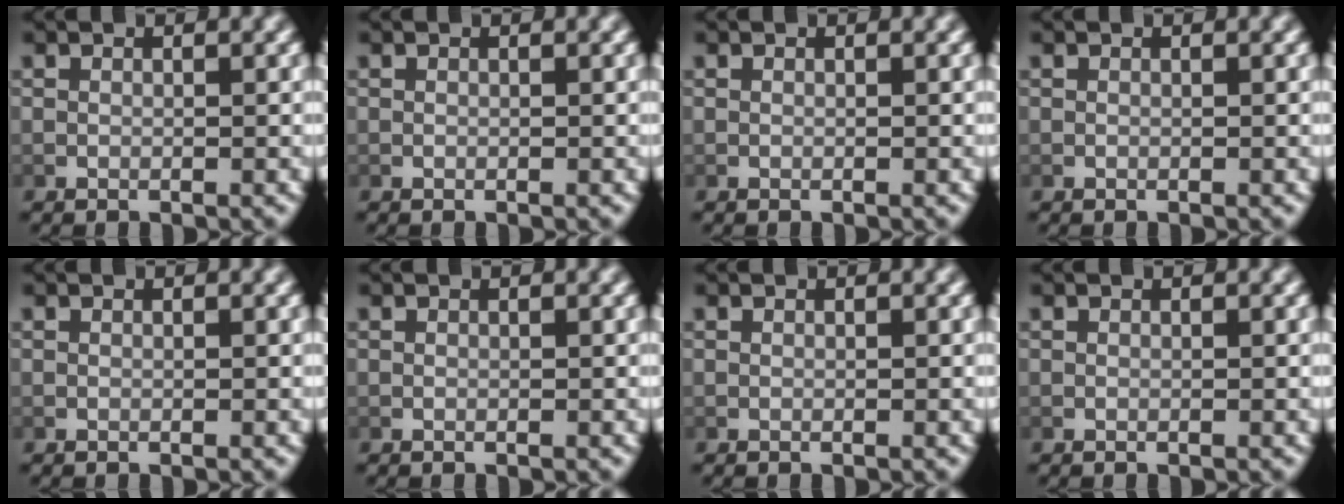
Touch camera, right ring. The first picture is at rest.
{"total": 0.0}
{"total": 0.0}
{"total": 0.0}
{"total": 0.0}
{"total": 0.0}
{"total": 0.0}
{"total": 0.0}